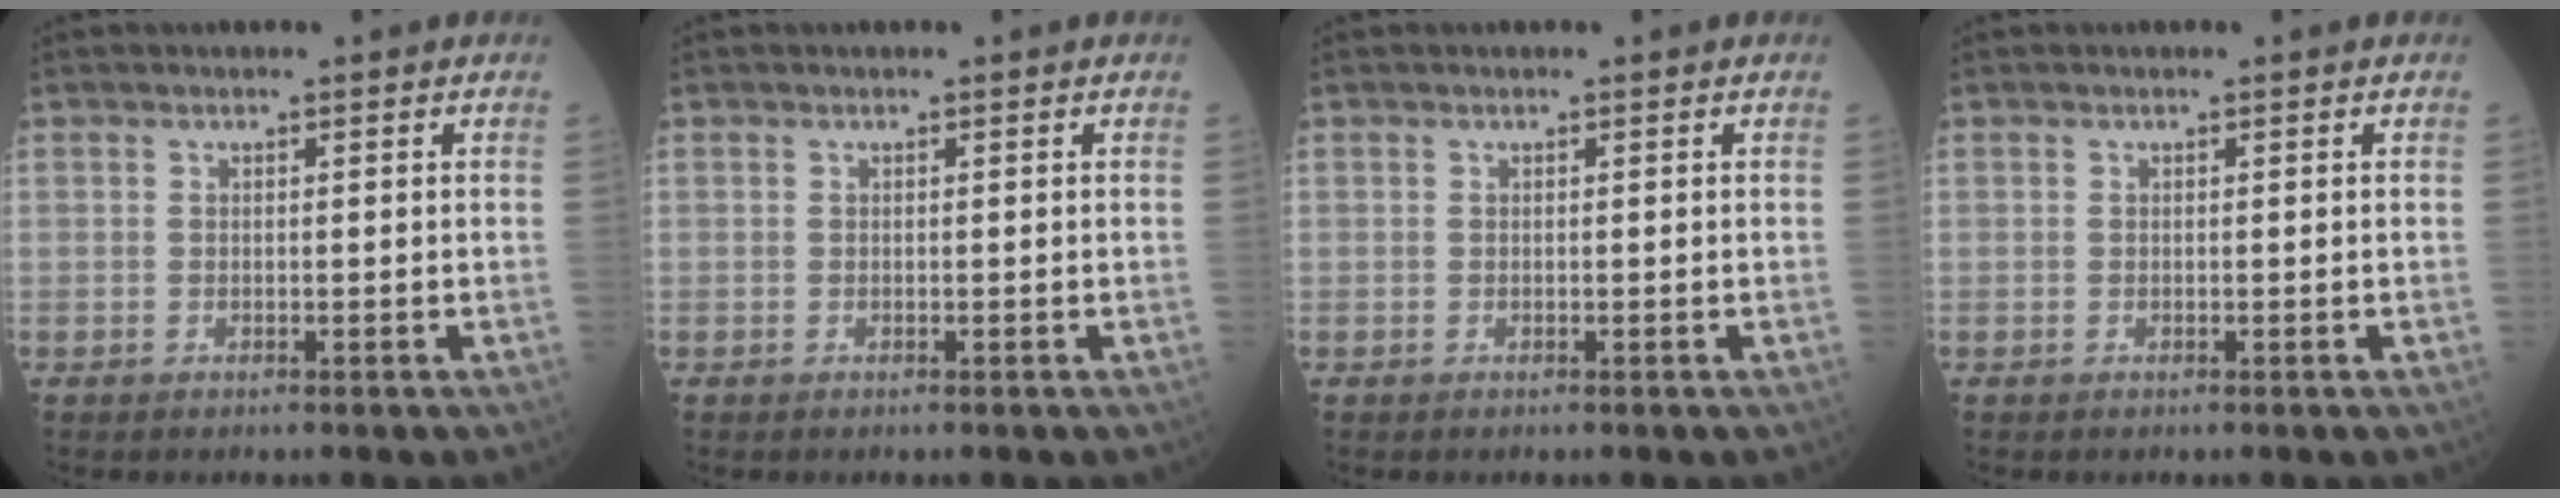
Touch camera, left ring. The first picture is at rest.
{"total": 0.0}
{"total": 0.0}
{"total": 0.0}